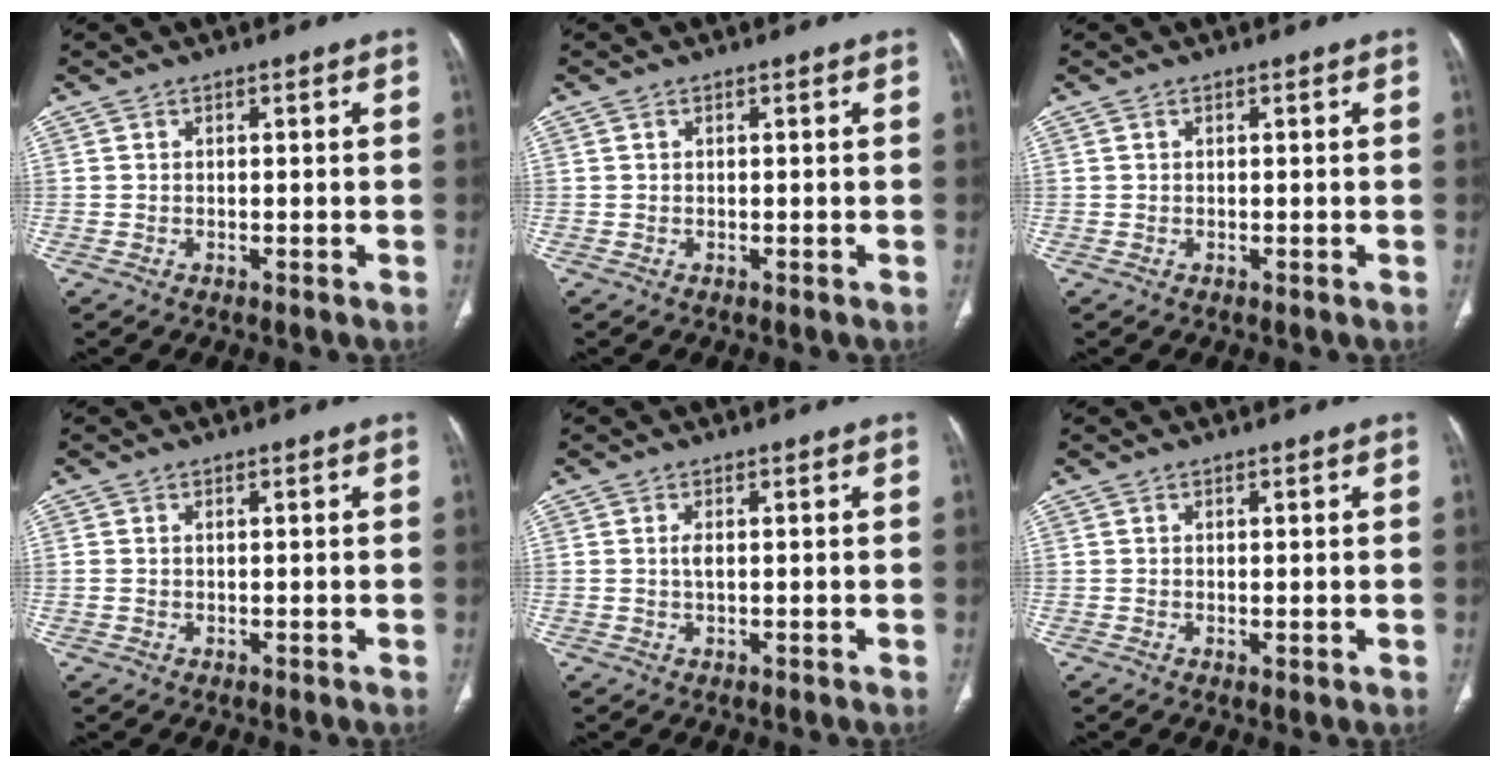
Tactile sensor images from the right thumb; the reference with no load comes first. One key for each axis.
{"total": 0.0}
{"total": 0.0}
{"total": 1.1, "fx": 0.0, "fy": 0.8, "fz": 0.8, "tx": -0.025, "ty": 0.009, "tz": 0.004}
{"total": 1.5, "fx": 0.1, "fy": 0.6, "fz": 1.3, "tx": -0.030, "ty": -0.001, "tz": 0.003}
{"total": 0.8, "fx": 0.0, "fy": 0.3, "fz": 0.7, "tx": -0.017, "ty": -0.006, "tz": 0.003}